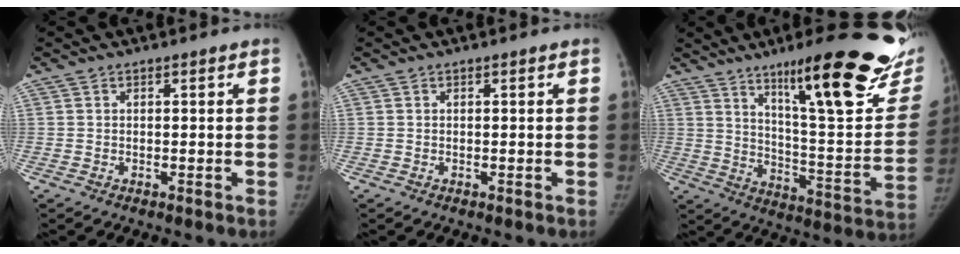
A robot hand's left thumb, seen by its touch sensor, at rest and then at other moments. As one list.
[{"total": 0.0}, {"total": 28.1, "force": [18.0, 5.8, 20.8], "torque": [-0.255, -0.093, 0.268]}]